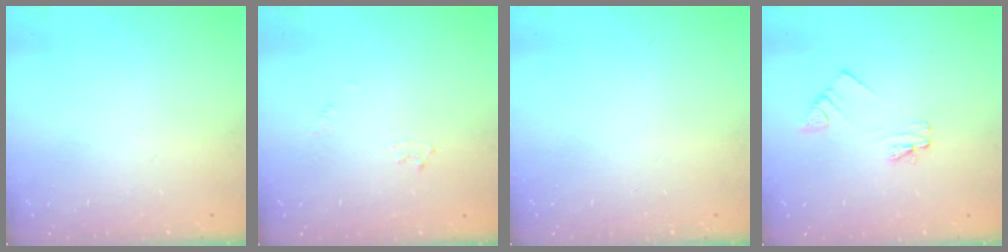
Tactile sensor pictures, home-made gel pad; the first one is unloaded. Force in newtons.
{"total": 3.9, "press": 3.9, "slide": 0.4}
{"total": 0.0}
{"total": 2.4, "press": 2.4, "slide": 0.3}